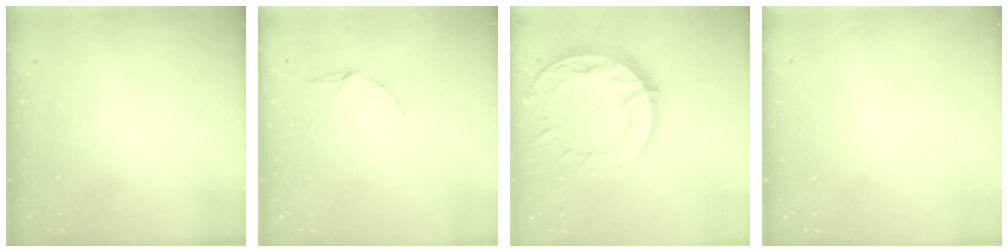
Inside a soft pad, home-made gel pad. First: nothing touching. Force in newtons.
{"total": 5.2, "press": 5.1, "slide": 0.5}
{"total": 15.9, "press": 15.8, "slide": 1.4}
{"total": 0.0}